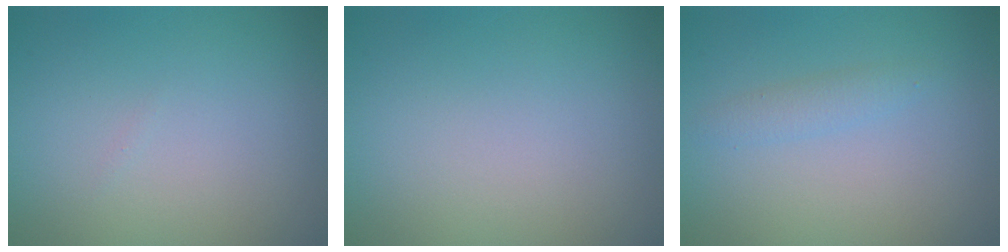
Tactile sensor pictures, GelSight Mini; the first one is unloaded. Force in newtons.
{"total": 0.0}
{"total": 1.3, "press": 1.3, "slide": 0.1}